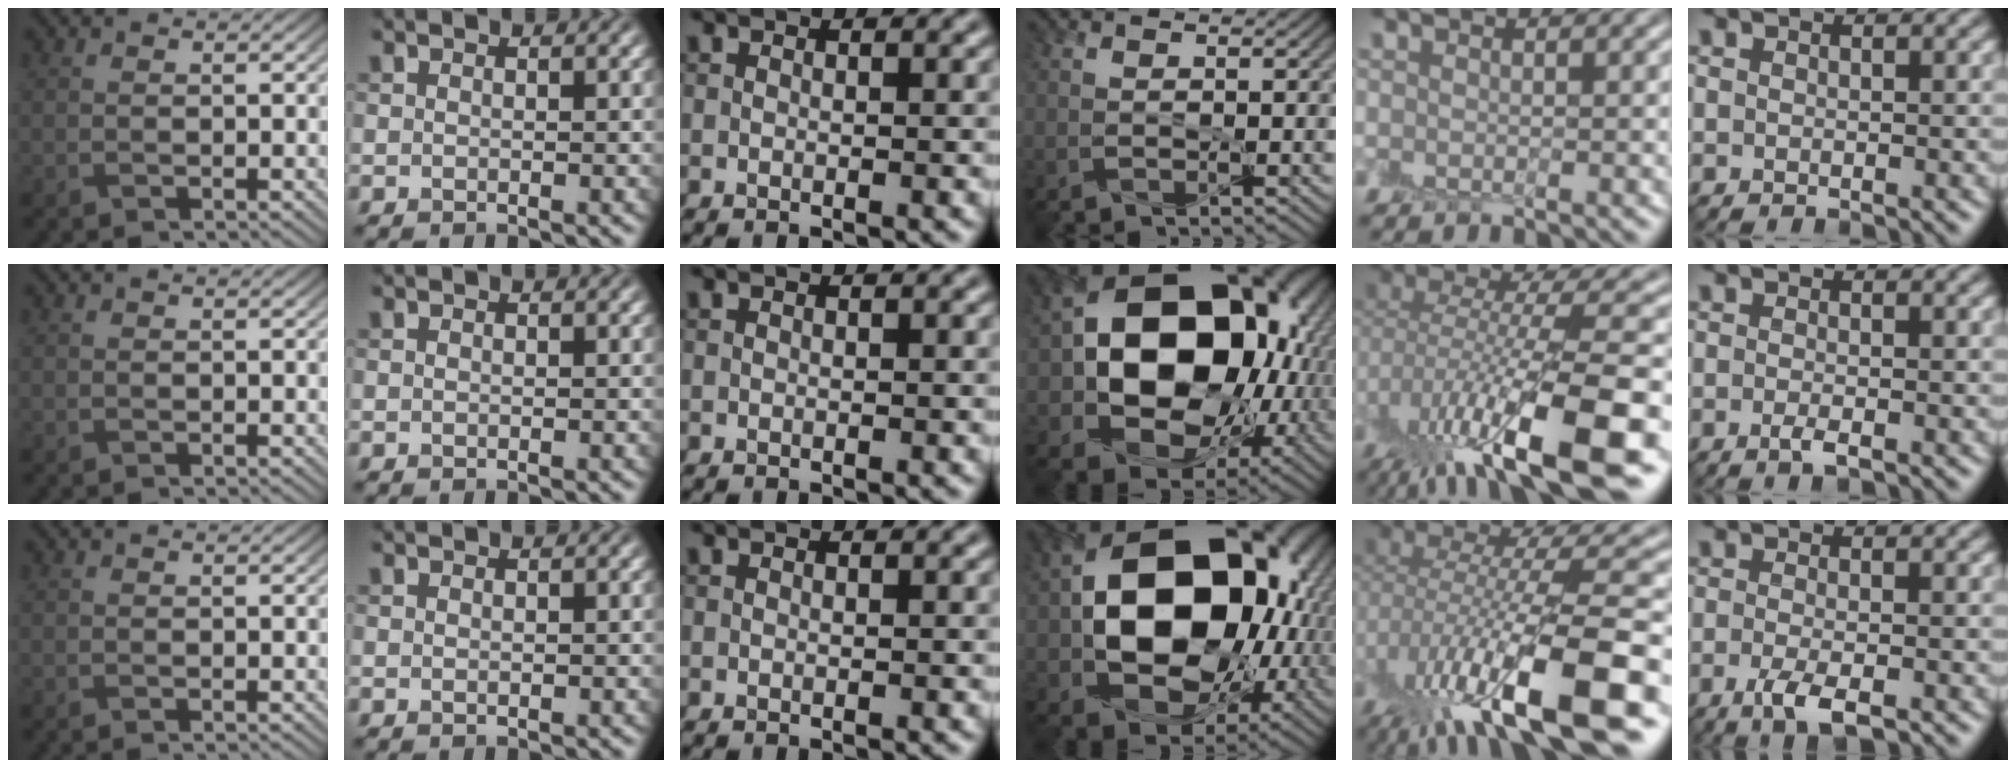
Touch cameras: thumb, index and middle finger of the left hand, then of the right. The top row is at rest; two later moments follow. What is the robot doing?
{"motion": "peel", "object": "envelope seal"}